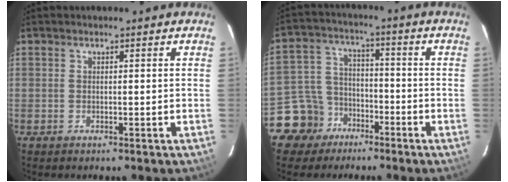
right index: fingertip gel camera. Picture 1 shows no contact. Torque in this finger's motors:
{"motor_torque": [0.51, -0.62, -0.30, -0.21]}